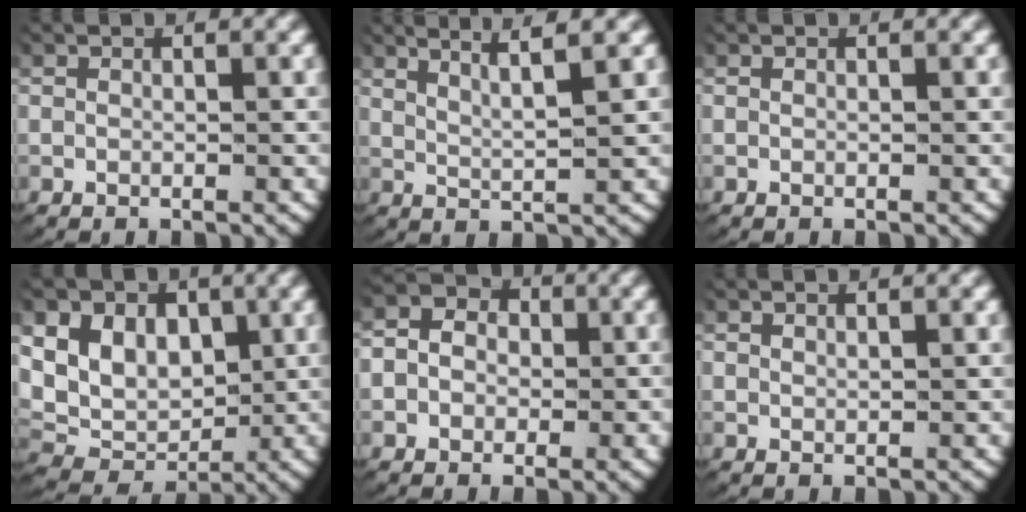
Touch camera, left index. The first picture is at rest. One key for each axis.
{"total": 4.7, "fx": 3.5, "fy": 0.9, "fz": 3.0, "tx": -0.051, "ty": 0.007, "tz": 0.057}
{"total": 0.0}
{"total": 10.3, "fx": 0.9, "fy": 8.8, "fz": 5.3, "tx": -0.106, "ty": -0.012, "tz": 0.012}
{"total": 5.5, "fx": 0.6, "fy": 4.6, "fz": 3.0, "tx": -0.042, "ty": 0.010, "tz": -0.008}
{"total": 0.5, "fx": 0.5, "fy": -0.1, "fz": 0.3, "tx": -0.006, "ty": -0.003, "tz": 0.013}